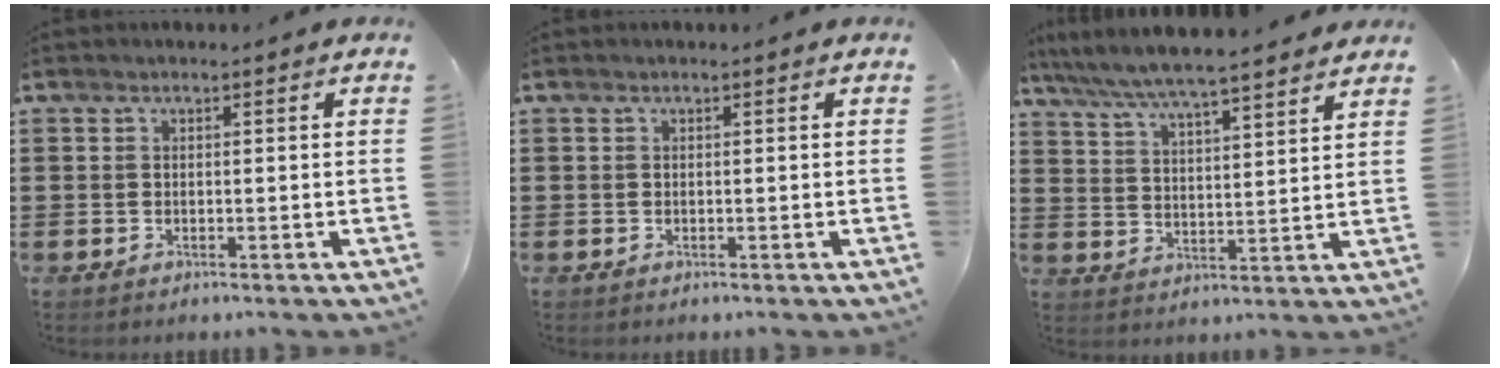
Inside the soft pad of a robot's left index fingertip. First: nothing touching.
{"total": 0.0}
{"total": 5.9, "force": [5.5, -0.3, 2.1], "torque": [-0.065, -0.033, 0.094]}